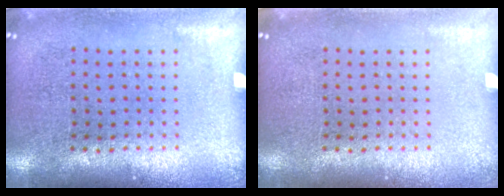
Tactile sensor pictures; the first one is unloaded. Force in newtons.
{"total": 0.0}